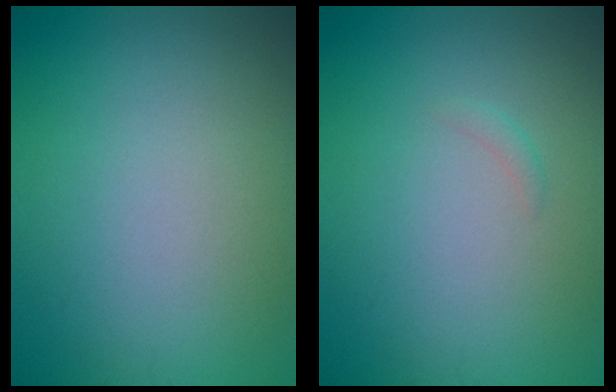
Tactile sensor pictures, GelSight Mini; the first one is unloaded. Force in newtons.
{"total": 0.5, "press": 0.5, "slide": 0.1}